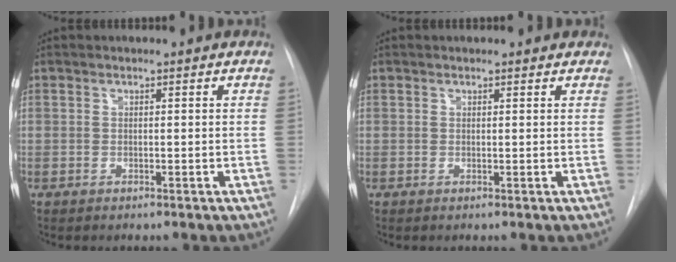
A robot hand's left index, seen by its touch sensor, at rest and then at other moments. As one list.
[{"total": 1.4, "force": [1.2, 0.7, 0.2], "torque": [-0.005, 0.002, 0.007]}]